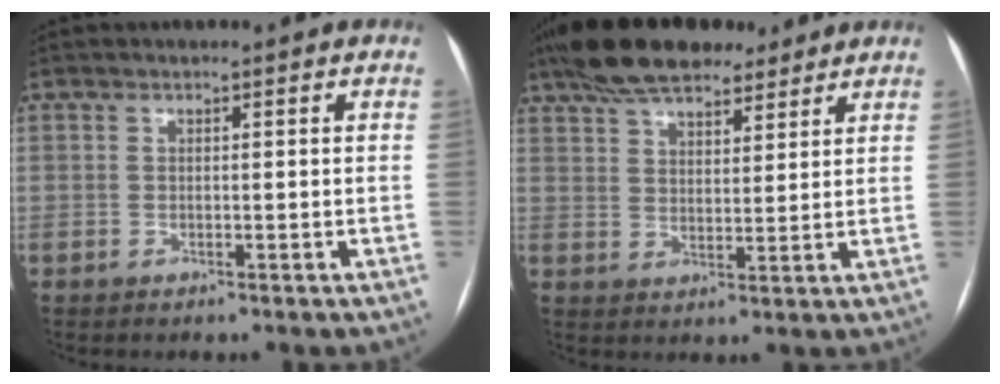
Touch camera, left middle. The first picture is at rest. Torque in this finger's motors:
{"motor_torque": [1.09, -1.05, 0.26, 0.04]}